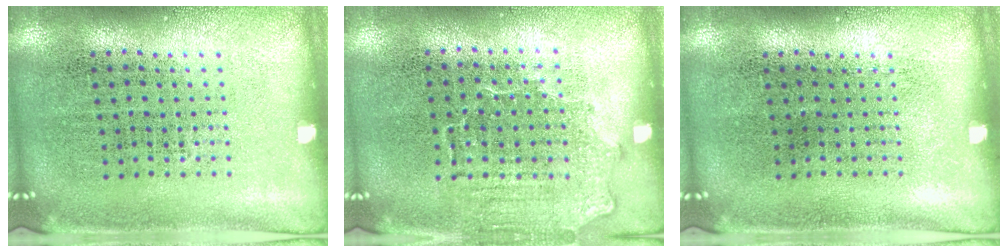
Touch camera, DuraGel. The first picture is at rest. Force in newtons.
{"total": 1.4, "press": 1.2, "slide": 0.7}
{"total": 0.0}